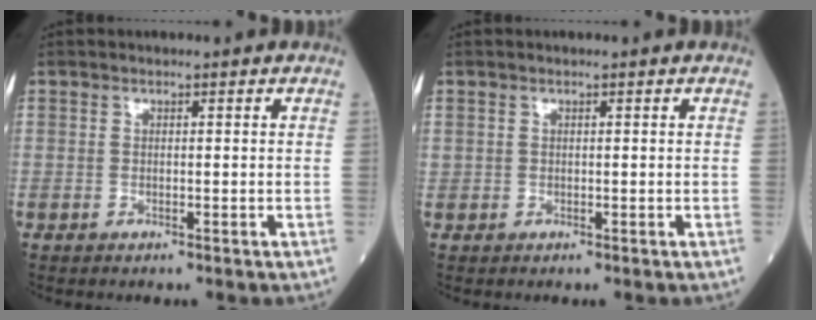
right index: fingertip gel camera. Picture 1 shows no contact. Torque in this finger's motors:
{"motor_torque": [-0.01, -0.09, 0.11, 0.02]}